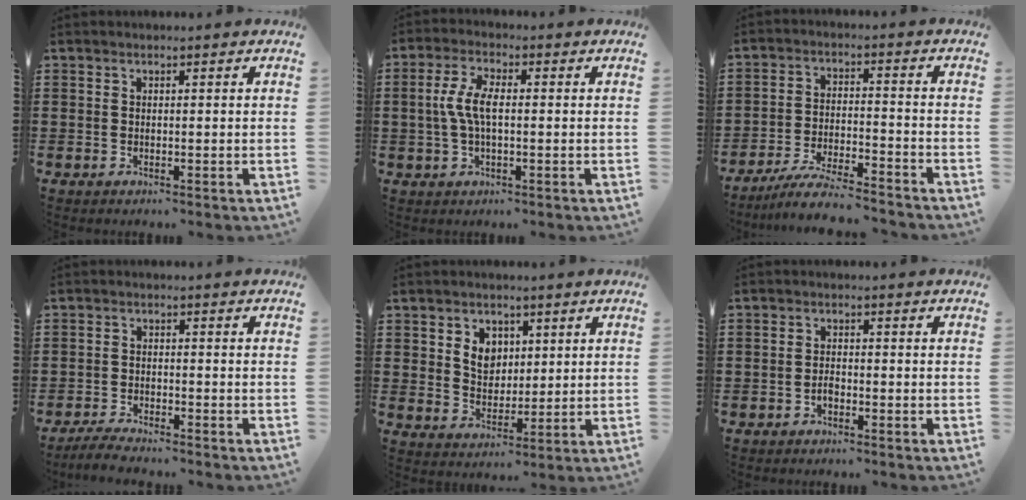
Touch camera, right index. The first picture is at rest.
{"total": 5.7, "force": [-0.1, 2.3, 5.2], "torque": [-0.125, -0.002, -0.012]}
{"total": 6.4, "force": [-6.0, -0.1, 2.3], "torque": [-0.048, -0.006, -0.116]}
{"total": 2.9, "force": [-2.9, 0.1, 0.5], "torque": [-0.018, 0.001, -0.061]}
{"total": 5.0, "force": [1.8, 4.0, 2.3], "torque": [-0.053, 0.011, 0.029]}
{"total": 1.5, "force": [-0.9, 0.8, 0.8], "torque": [-0.018, -0.002, -0.017]}